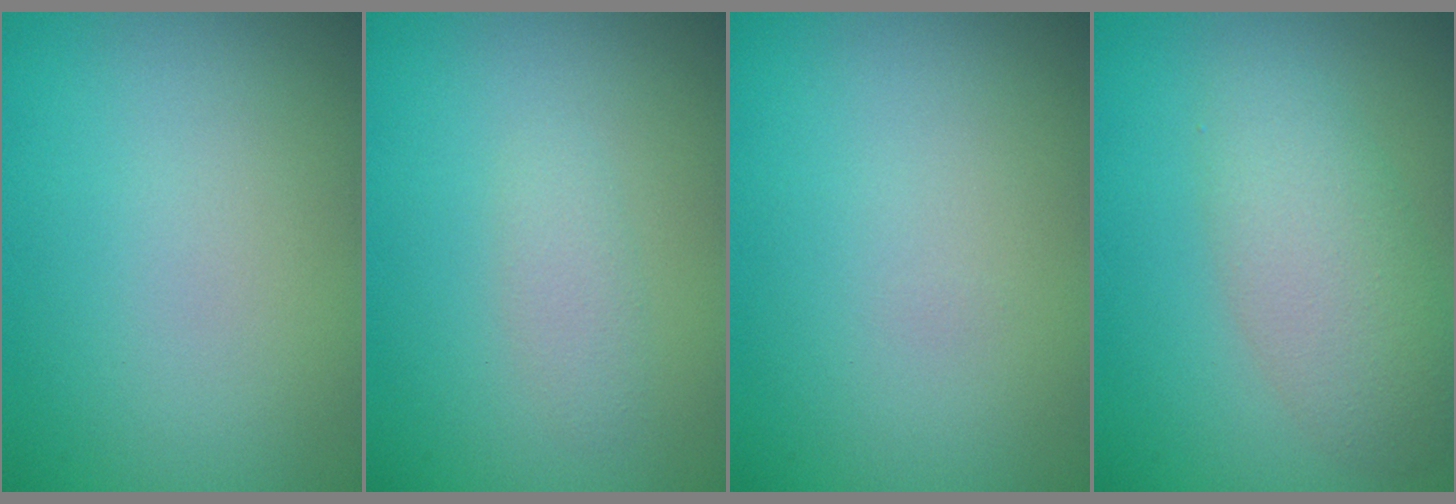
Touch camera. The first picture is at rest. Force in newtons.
{"total": 1.2, "press": 1.2, "slide": 0.0}
{"total": 0.0}
{"total": 4.3, "press": 4.3, "slide": 0.1}